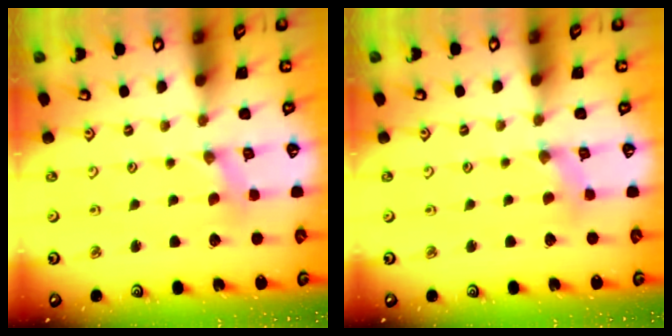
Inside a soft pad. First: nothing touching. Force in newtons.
{"total": 0.8, "press": 0.8, "slide": 0.2}